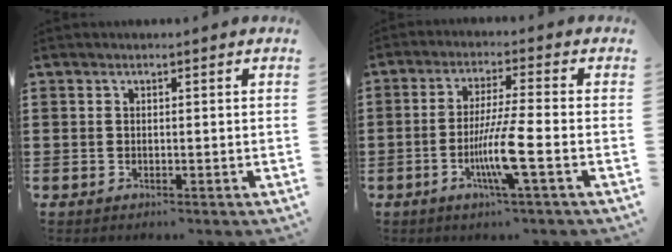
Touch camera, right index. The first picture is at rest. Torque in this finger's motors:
{"motor_torque": [1.90, 0.24, 0.51, 0.12]}